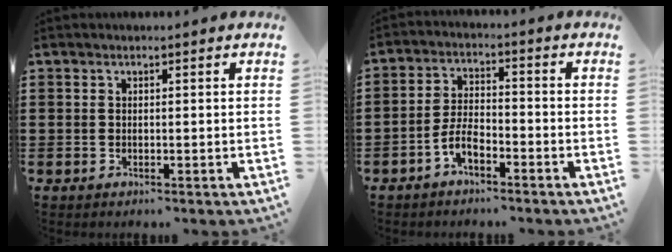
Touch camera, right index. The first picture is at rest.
{"total": 4.7, "force": [-2.8, 1.9, 3.2], "torque": [-0.084, 0.003, -0.062]}